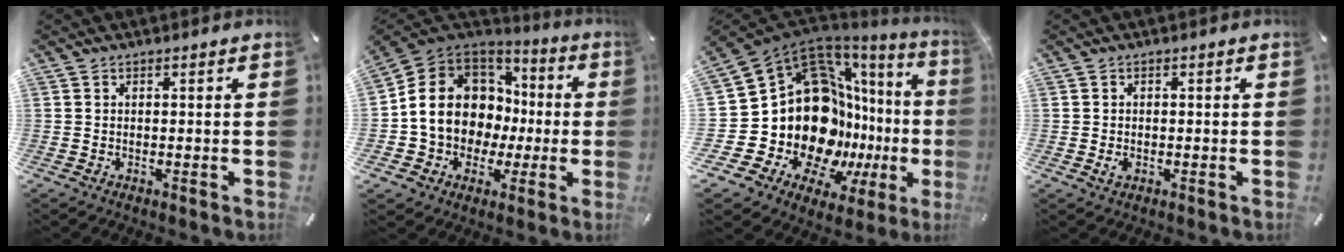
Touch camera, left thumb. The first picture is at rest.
{"total": 14.6, "force": [-0.5, 13.0, 6.6], "torque": [-0.142, 0.000, 0.000]}
{"total": 25.4, "force": [-2.0, 17.0, 18.8], "torque": [-0.312, -0.087, 0.019]}
{"total": 1.6, "force": [-0.3, 1.1, 1.1], "torque": [-0.019, 0.002, -0.006]}